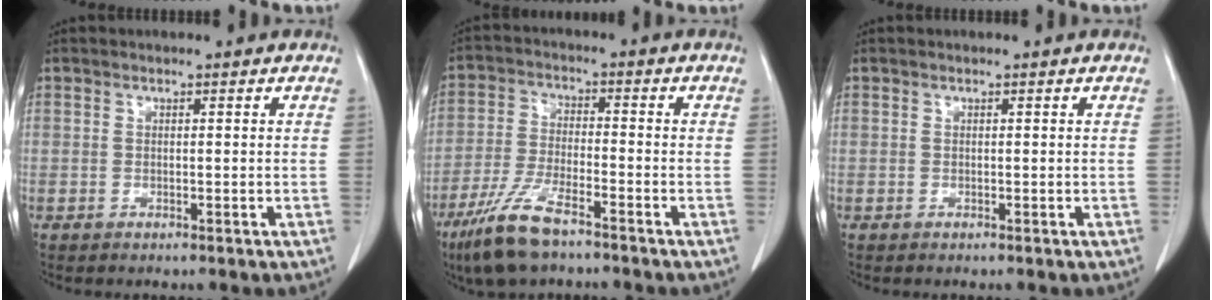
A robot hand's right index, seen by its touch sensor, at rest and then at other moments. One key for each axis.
{"total": 9.4, "fx": -6.6, "fy": 1.8, "fz": 6.5, "tx": -0.140, "ty": -0.021, "tz": -0.127}
{"total": 0.0}